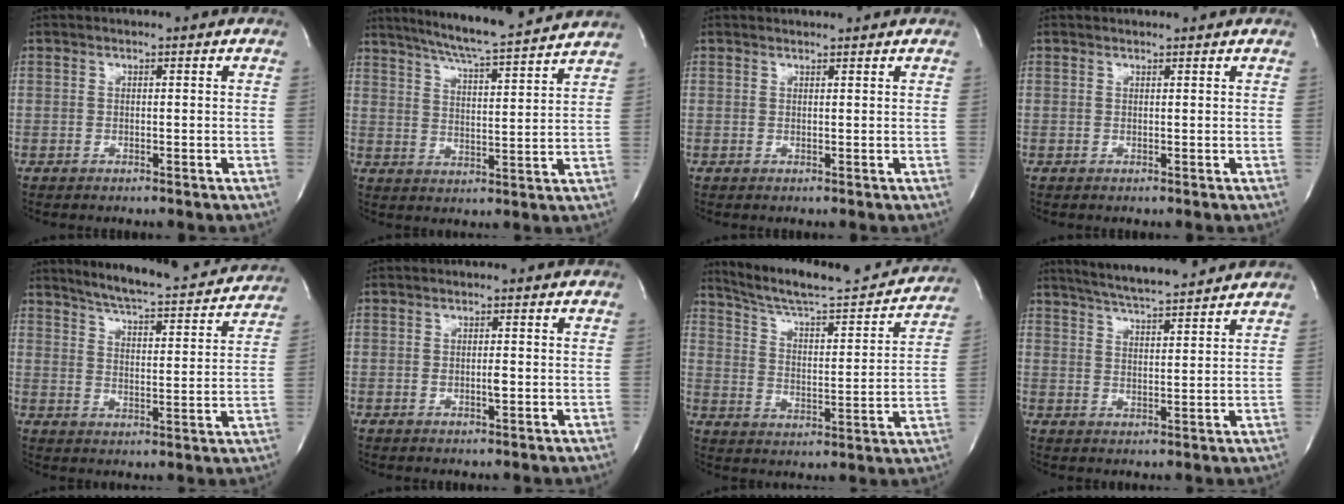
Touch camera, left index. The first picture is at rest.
{"total": 15.8, "force": [14.2, 0.1, 6.8], "torque": [-0.118, -0.002, 0.198]}
{"total": 1.1, "force": [1.1, 0.0, 0.0], "torque": [-0.007, 0.004, 0.017]}
{"total": 0.6, "force": [0.6, 0.0, 0.0], "torque": [-0.007, 0.000, 0.007]}
{"total": 16.4, "force": [15.4, 1.9, 5.5], "torque": [-0.081, -0.025, 0.198]}
{"total": 1.6, "force": [-0.6, 0.4, 1.4], "torque": [-0.027, -0.005, -0.010]}
{"total": 21.5, "force": [19.6, 2.5, 8.4], "torque": [-0.129, -0.020, 0.271]}
{"total": 10.9, "force": [9.9, 0.4, 4.6], "torque": [-0.085, 0.011, 0.148]}